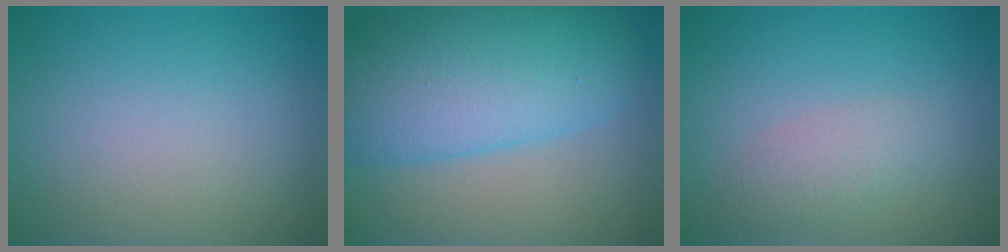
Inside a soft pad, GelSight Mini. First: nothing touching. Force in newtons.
{"total": 10.8, "press": 10.7, "slide": 0.5}
{"total": 2.4, "press": 2.4, "slide": 0.1}